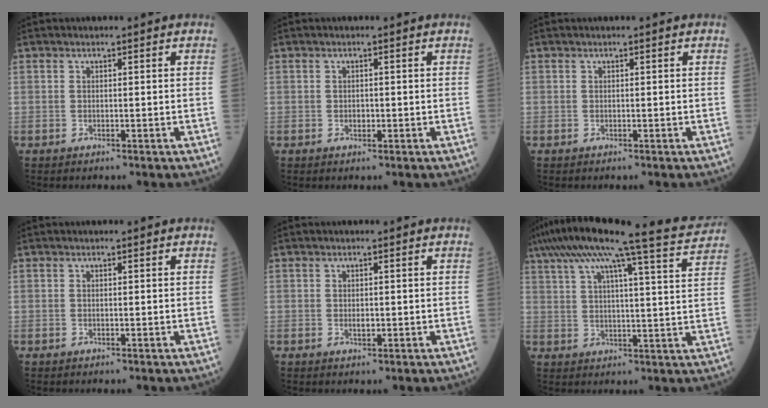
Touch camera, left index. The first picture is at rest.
{"total": 0.9, "force": [-0.3, 0.7, 0.5], "torque": [-0.010, 0.002, -0.005]}
{"total": 0.0}
{"total": 0.0}
{"total": 1.0, "force": [-0.1, 0.6, 0.7], "torque": [-0.013, 0.000, -0.001]}
{"total": 19.3, "force": [16.5, -0.3, 10.1], "torque": [-0.181, -0.005, 0.223]}